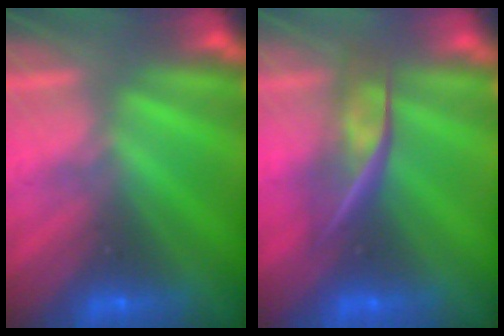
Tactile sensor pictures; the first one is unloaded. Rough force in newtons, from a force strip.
{"total": 2.4}